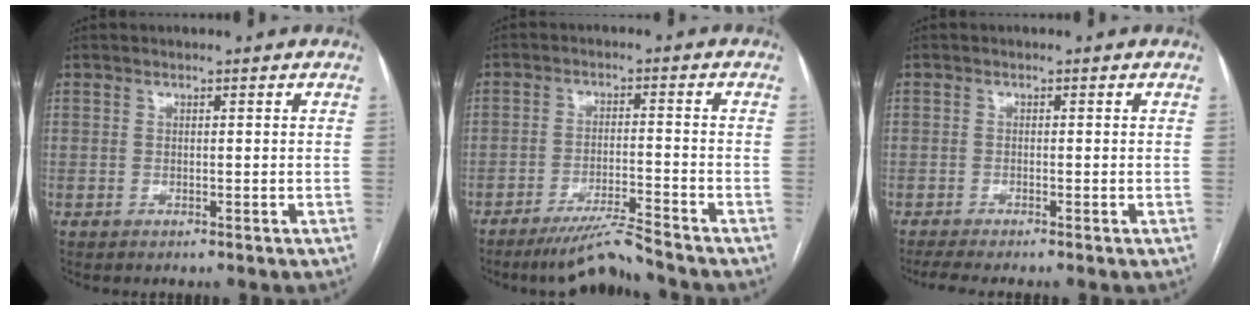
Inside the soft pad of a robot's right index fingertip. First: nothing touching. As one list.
[{"total": 6.2, "force": [-5.6, -1.2, 2.3], "torque": [-0.038, -0.017, -0.100]}, {"total": 2.0, "force": [-1.8, 0.0, 1.0], "torque": [-0.022, -0.006, -0.036]}]